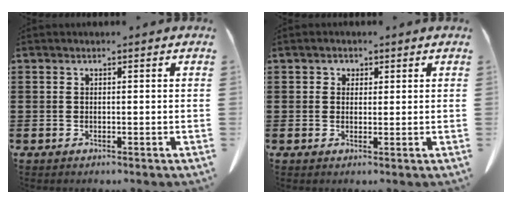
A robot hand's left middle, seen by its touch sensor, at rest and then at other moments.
{"total": 1.3, "force": [0.7, 1.0, 0.2], "torque": [-0.008, 0.005, 0.013]}